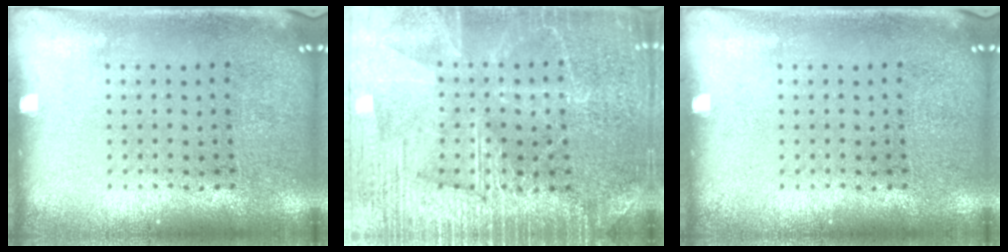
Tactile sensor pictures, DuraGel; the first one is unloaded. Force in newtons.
{"total": 3.7, "press": 3.6, "slide": 0.4}
{"total": 0.0}